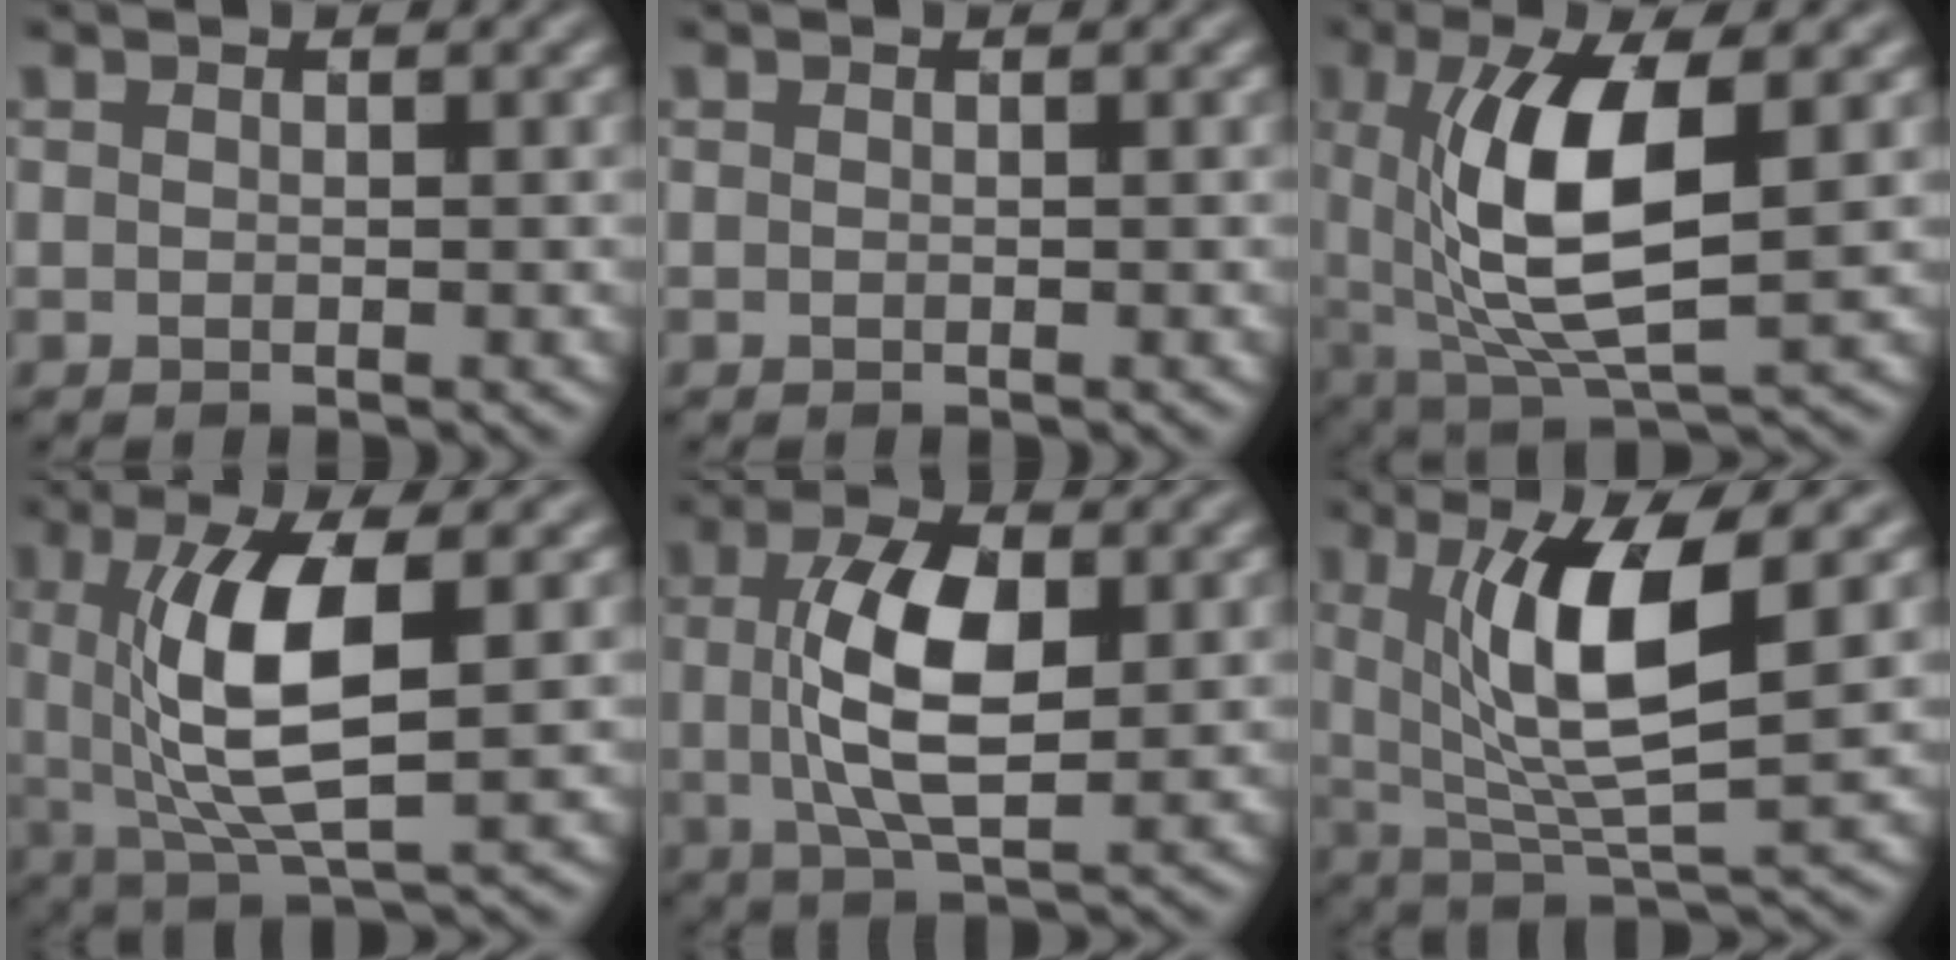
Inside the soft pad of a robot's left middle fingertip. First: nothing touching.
{"total": 0.0}
{"total": 9.1, "force": [0.8, 3.2, 8.5], "torque": [-0.170, -0.007, 0.023]}
{"total": 7.9, "force": [0.7, 2.5, 7.5], "torque": [-0.150, -0.010, 0.022]}
{"total": 7.2, "force": [0.2, 3.1, 6.5], "torque": [-0.143, 0.000, 0.009]}
{"total": 8.5, "force": [1.9, 2.4, 7.9], "torque": [-0.151, -0.013, 0.045]}